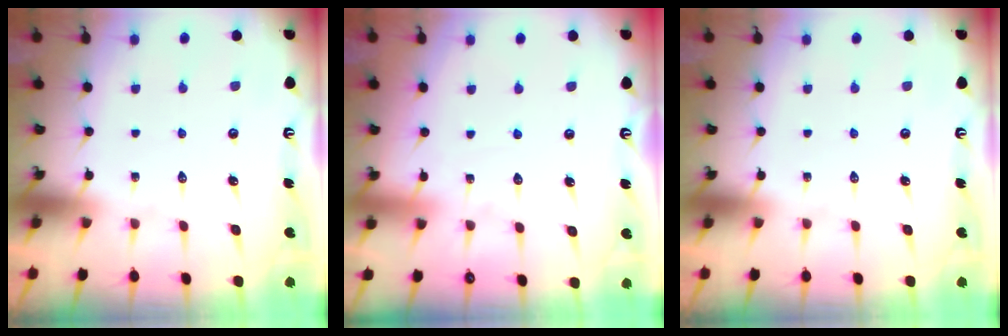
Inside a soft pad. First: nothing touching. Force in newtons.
{"total": 3.5, "press": 3.5, "slide": 0.3}
{"total": 0.0}